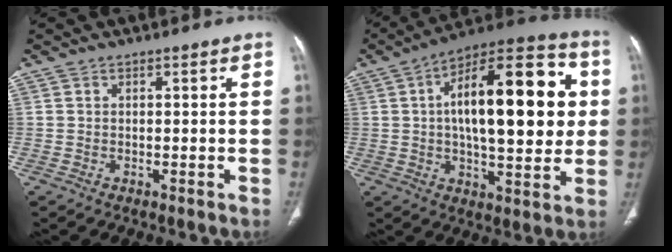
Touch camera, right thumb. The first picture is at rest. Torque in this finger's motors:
{"motor_torque": [-0.53, 1.49, 1.14, 1.03, 0.32]}